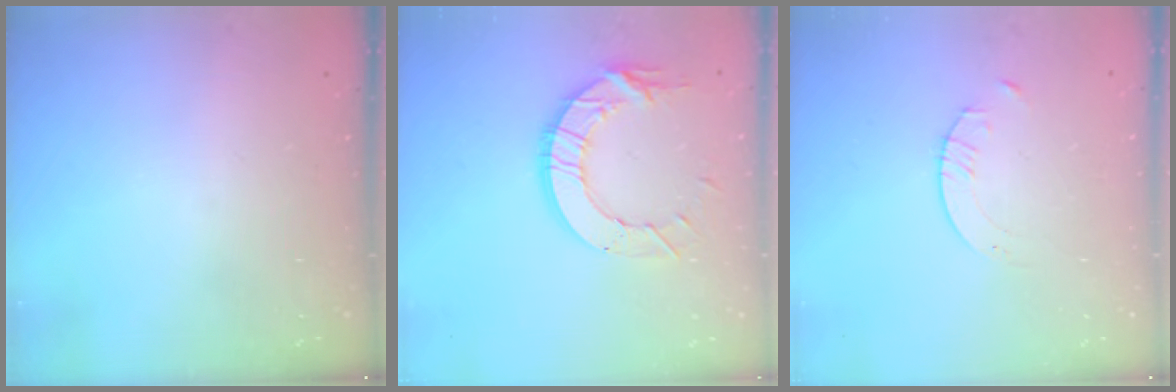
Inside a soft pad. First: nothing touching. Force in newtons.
{"total": 12.2, "press": 12.2, "slide": 0.7}
{"total": 1.6, "press": 1.6, "slide": 0.2}